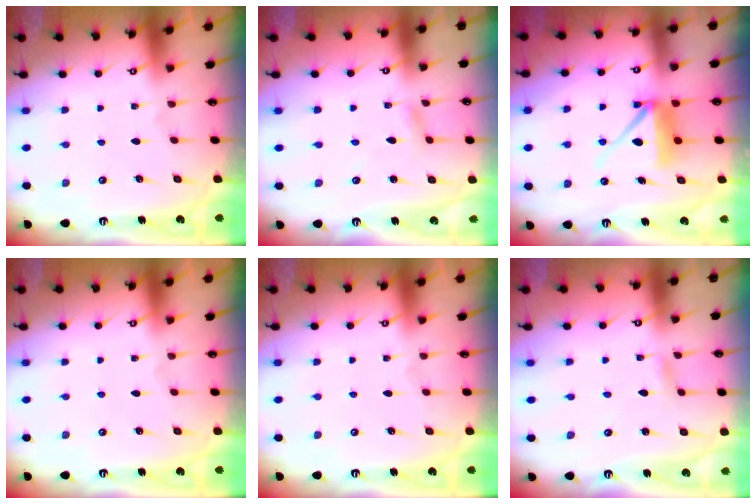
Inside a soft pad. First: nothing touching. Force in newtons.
{"total": 1.6, "press": 1.5, "slide": 0.1}
{"total": 9.9, "press": 9.9, "slide": 0.9}
{"total": 0.0}
{"total": 0.0}
{"total": 1.4, "press": 1.4, "slide": 0.1}